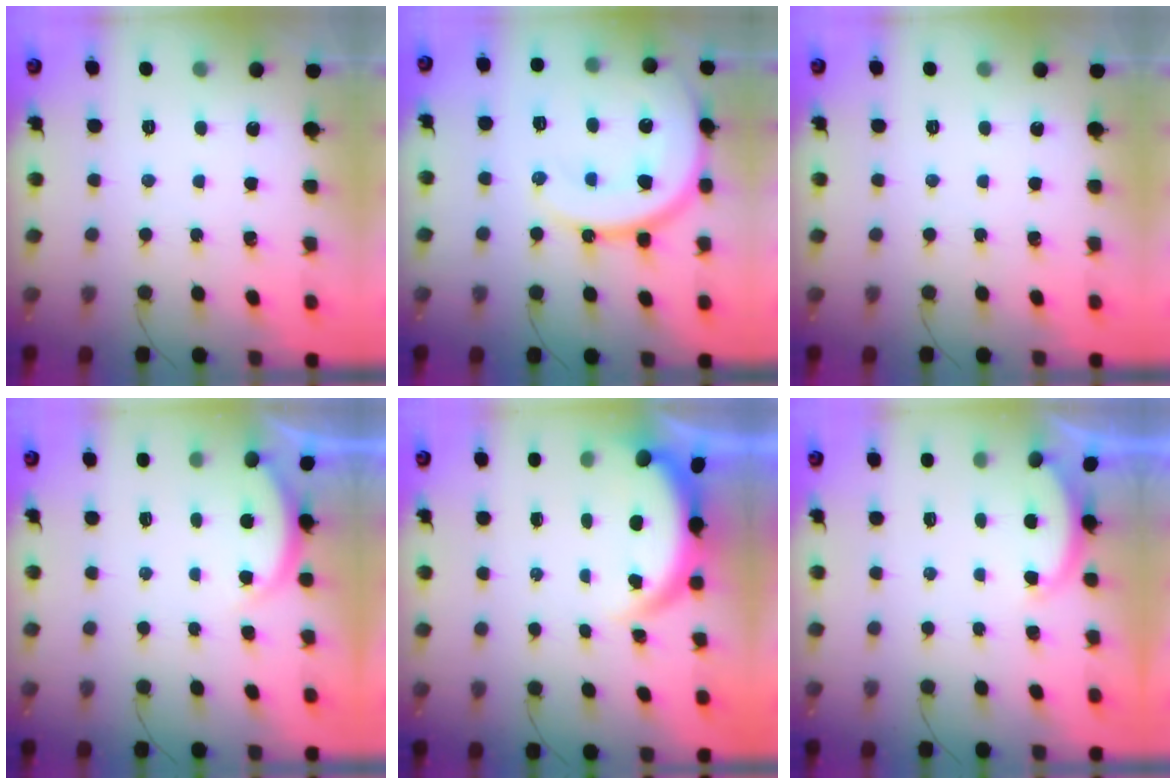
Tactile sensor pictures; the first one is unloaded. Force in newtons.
{"total": 17.4, "press": 17.3, "slide": 1.8}
{"total": 0.0}
{"total": 3.0, "press": 2.9, "slide": 0.6}
{"total": 3.8, "press": 3.8, "slide": 0.2}
{"total": 1.9, "press": 1.8, "slide": 0.5}